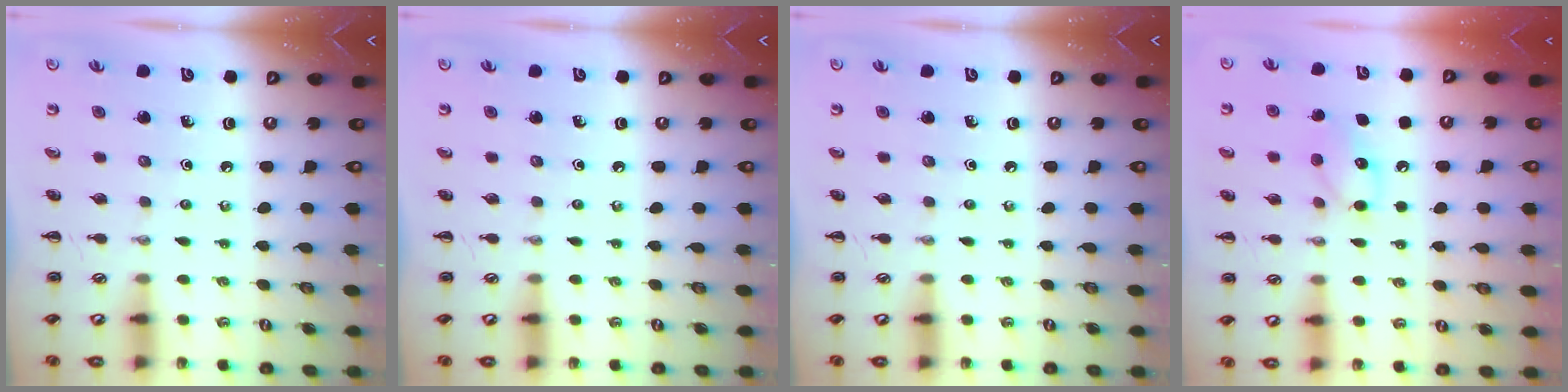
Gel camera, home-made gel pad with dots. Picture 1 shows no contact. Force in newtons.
{"total": 0.0}
{"total": 0.0}
{"total": 9.8, "press": 9.8, "slide": 1.0}